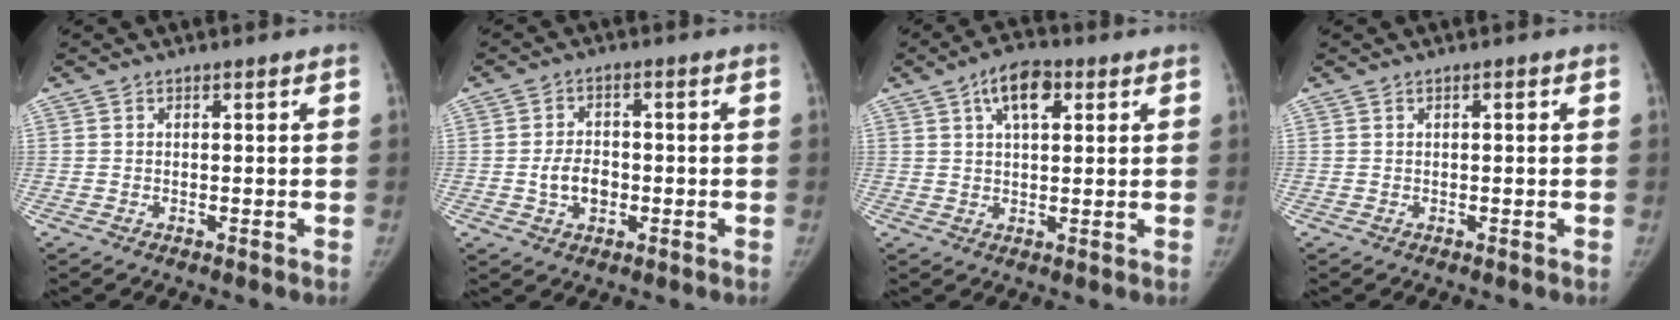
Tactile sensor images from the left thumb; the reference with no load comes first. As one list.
[{"total": 5.3, "force": [-1.2, 3.7, 3.5], "torque": [-0.046, 0.012, -0.023]}, {"total": 7.4, "force": [3.2, 3.7, 5.5], "torque": [-0.077, 0.003, 0.046]}, {"total": 0.5, "force": [0.1, 0.2, 0.5], "torque": [-0.008, 0.002, 0.001]}]